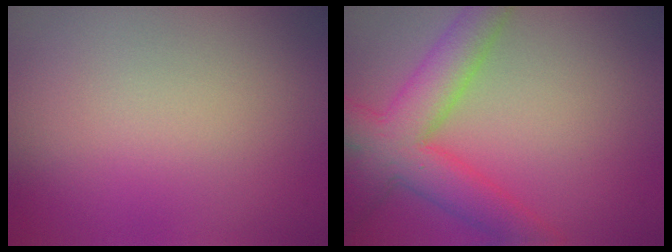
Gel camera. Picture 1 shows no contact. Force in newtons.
{"total": 6.8, "press": 6.8, "slide": 0.2}